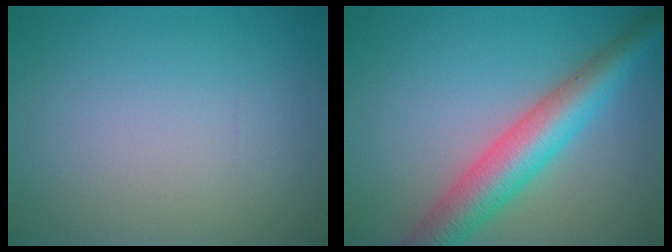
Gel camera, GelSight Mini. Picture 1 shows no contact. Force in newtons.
{"total": 6.8, "press": 6.8, "slide": 0.1}